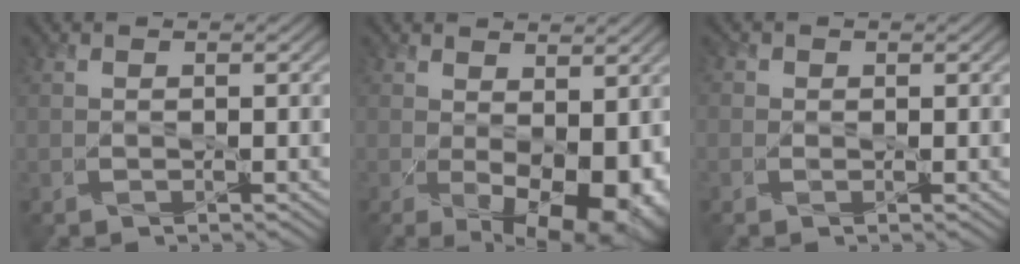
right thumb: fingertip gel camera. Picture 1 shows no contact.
{"total": 9.1, "force": [-0.9, 5.0, 7.5], "torque": [-0.110, -0.033, 0.006]}
{"total": 0.9, "force": [0.0, 0.9, 0.3], "torque": [-0.003, 0.002, -0.005]}